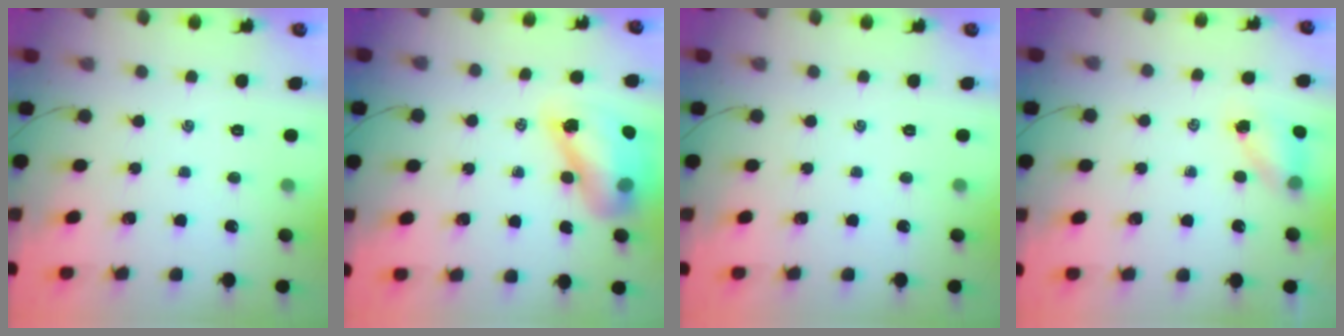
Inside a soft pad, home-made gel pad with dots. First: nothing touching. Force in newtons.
{"total": 12.8, "press": 12.2, "slide": 3.6}
{"total": 0.0}
{"total": 4.9, "press": 4.8, "slide": 0.8}